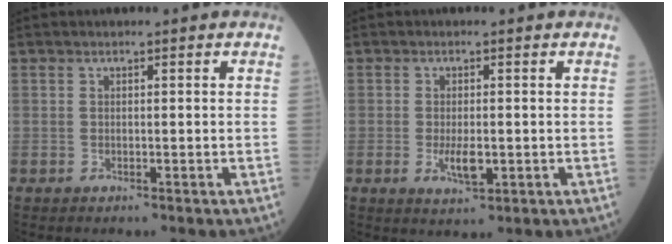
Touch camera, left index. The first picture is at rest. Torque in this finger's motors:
{"motor_torque": [0.69, 0.18, 0.34, 0.08]}